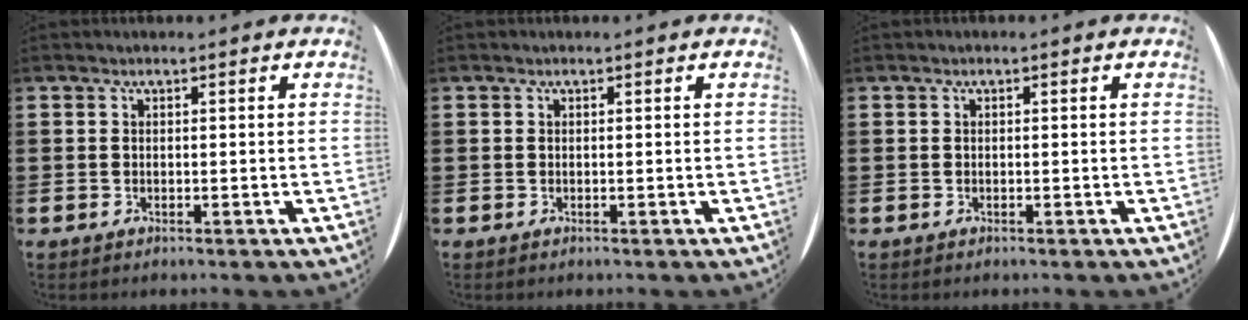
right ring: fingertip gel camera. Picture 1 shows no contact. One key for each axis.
{"total": 0.0}
{"total": 0.0}